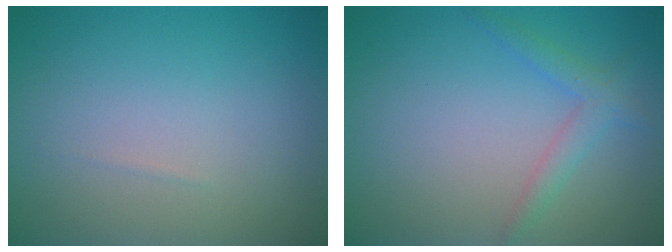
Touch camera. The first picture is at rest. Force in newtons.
{"total": 2.0, "press": 2.0, "slide": 0.1}